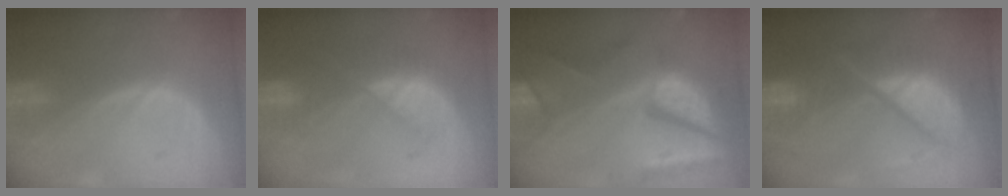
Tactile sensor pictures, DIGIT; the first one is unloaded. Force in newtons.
{"total": 7.6, "press": 6.9, "slide": 3.1}
{"total": 11.9, "press": 9.8, "slide": 6.8}
{"total": 11.0, "press": 10.9, "slide": 1.4}